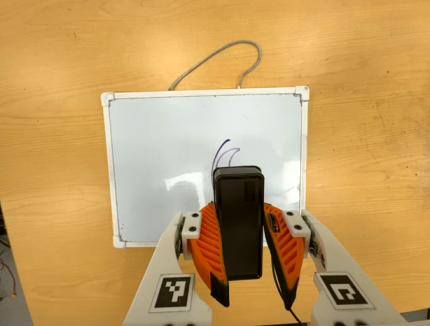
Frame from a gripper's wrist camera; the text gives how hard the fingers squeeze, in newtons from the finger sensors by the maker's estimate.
{"total": 6.9, "left": 5.6, "right": 8.2}